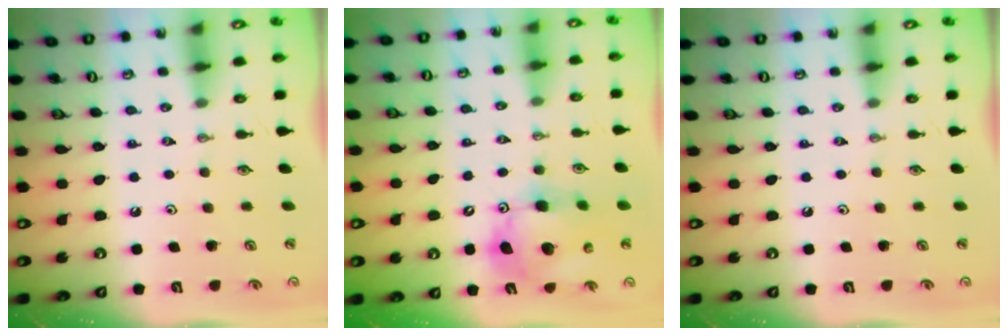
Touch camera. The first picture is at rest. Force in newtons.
{"total": 14.2, "press": 14.0, "slide": 2.4}
{"total": 0.0}